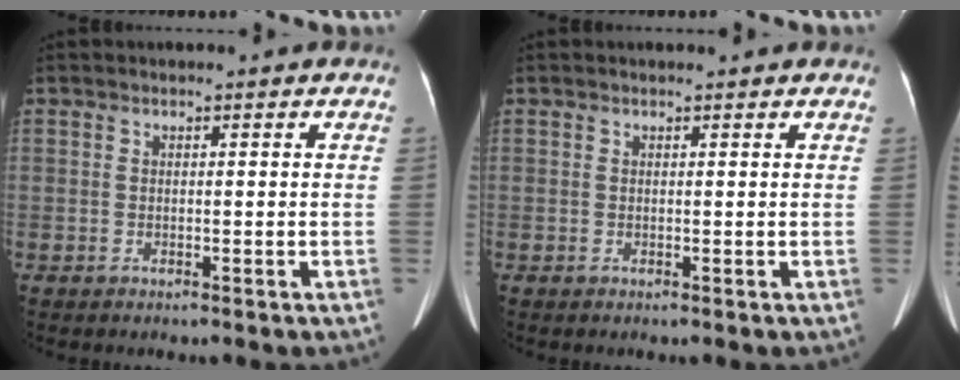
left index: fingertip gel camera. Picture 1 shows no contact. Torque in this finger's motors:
{"motor_torque": [-0.09, -0.57, -0.01, -0.01]}